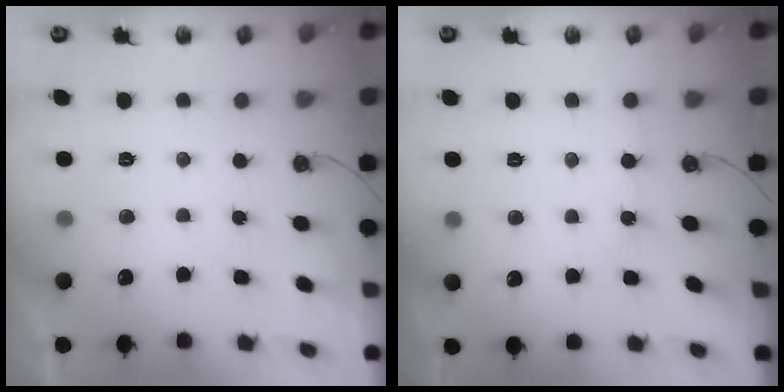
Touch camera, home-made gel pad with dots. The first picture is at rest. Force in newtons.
{"total": 2.2, "press": 2.1, "slide": 0.3}